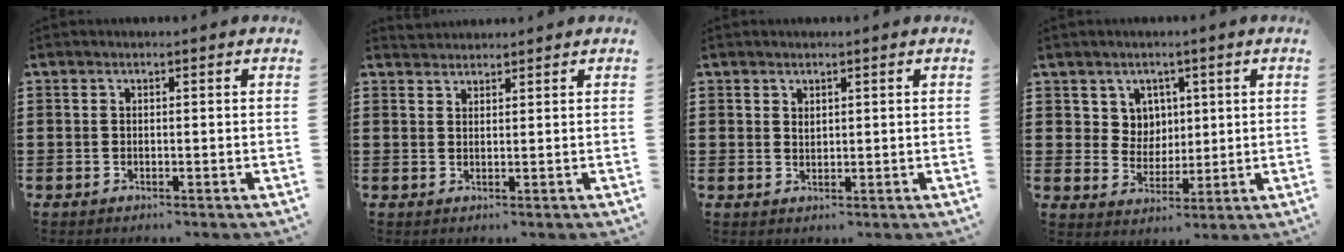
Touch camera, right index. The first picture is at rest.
{"total": 1.5, "force": [1.4, 0.1, -0.5], "torque": [0.007, 0.003, 0.029]}
{"total": 1.1, "force": [1.0, 0.5, 0.2], "torque": [-0.005, 0.002, 0.019]}
{"total": 4.9, "force": [2.2, 4.3, 0.6], "torque": [-0.036, 0.011, 0.042]}